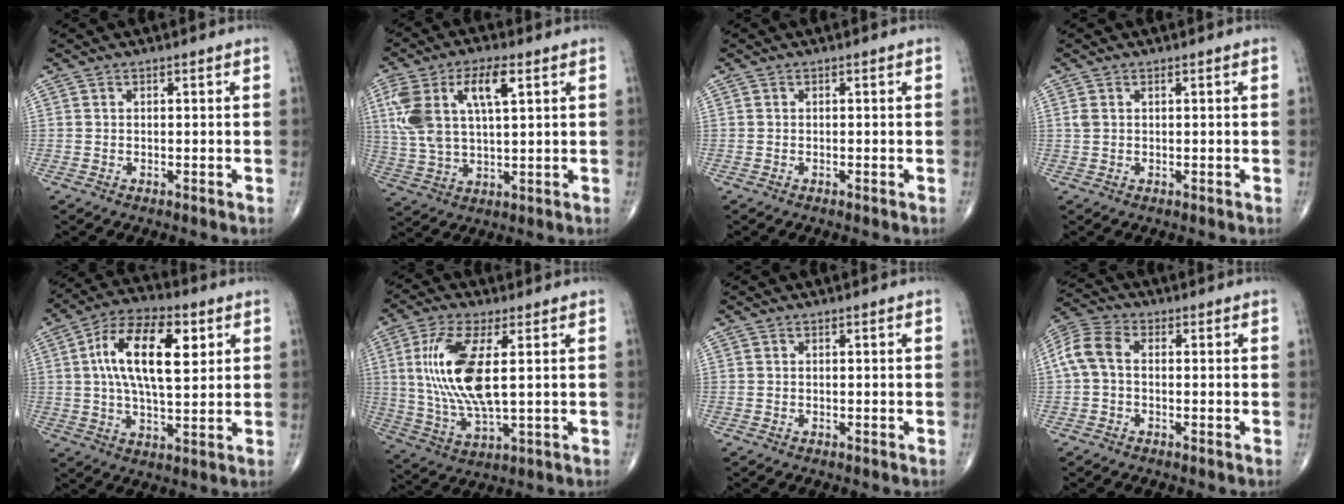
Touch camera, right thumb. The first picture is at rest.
{"total": 14.1, "force": [4.8, 6.0, 11.8], "torque": [-0.248, 0.008, 0.094]}
{"total": 0.0}
{"total": 1.2, "force": [0.5, 0.7, 0.9], "torque": [-0.026, 0.009, 0.015]}
{"total": 16.3, "force": [4.2, 7.6, 13.8], "torque": [-0.232, 0.006, 0.069]}
{"total": 14.6, "force": [2.5, 5.0, 13.4], "torque": [-0.295, -0.015, 0.054]}
{"total": 0.0}
{"total": 6.7, "force": [0.1, 4.3, 5.1], "torque": [-0.111, 0.021, -0.008]}